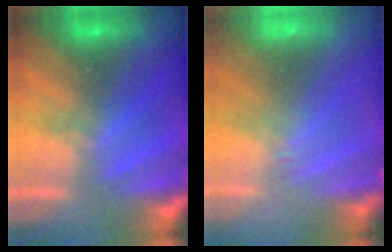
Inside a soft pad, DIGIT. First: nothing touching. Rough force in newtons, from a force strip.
{"total": 2.4}